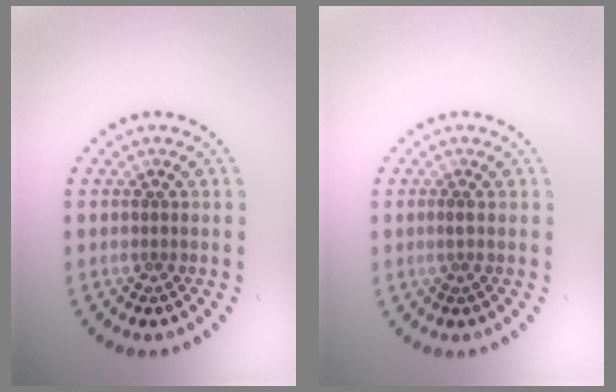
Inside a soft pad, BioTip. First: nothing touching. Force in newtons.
{"total": 0.5, "press": 0.2, "slide": 0.5}